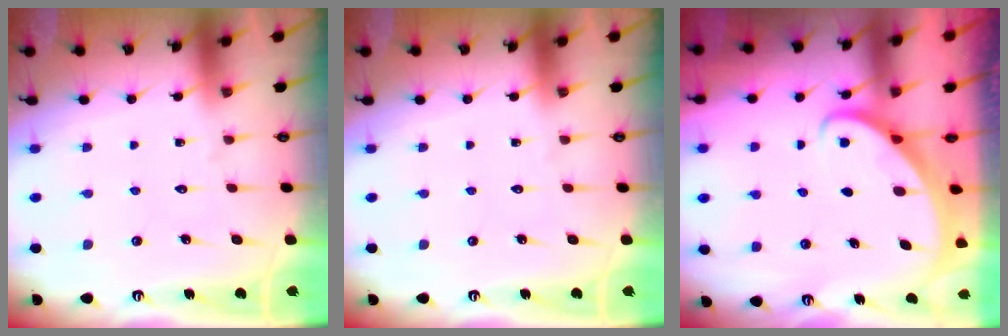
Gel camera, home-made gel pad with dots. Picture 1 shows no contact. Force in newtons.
{"total": 0.0}
{"total": 2.3, "press": 2.3, "slide": 0.3}